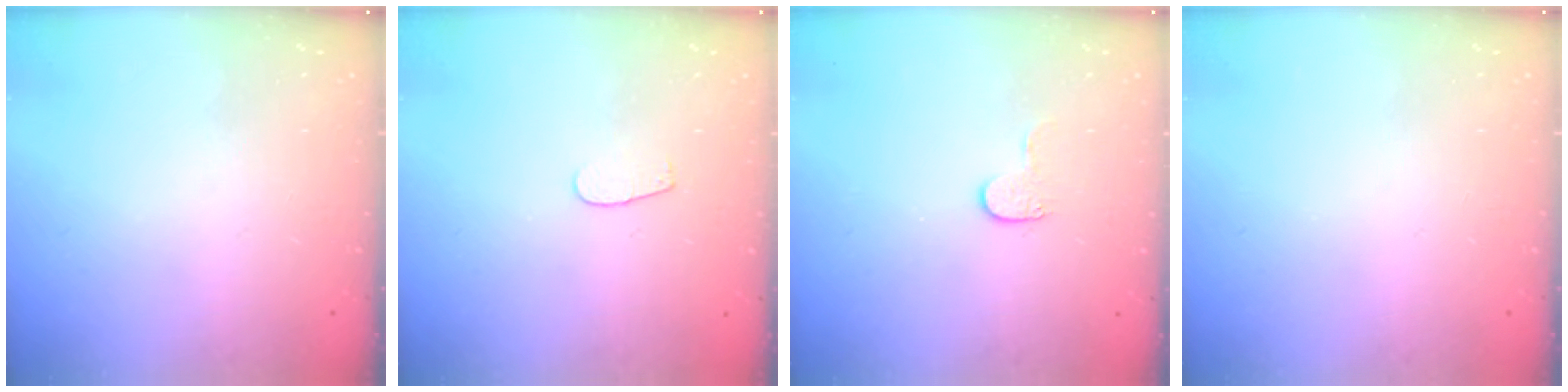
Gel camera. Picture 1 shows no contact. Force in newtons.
{"total": 2.6, "press": 2.5, "slide": 0.3}
{"total": 4.1, "press": 4.1, "slide": 0.4}
{"total": 0.0}